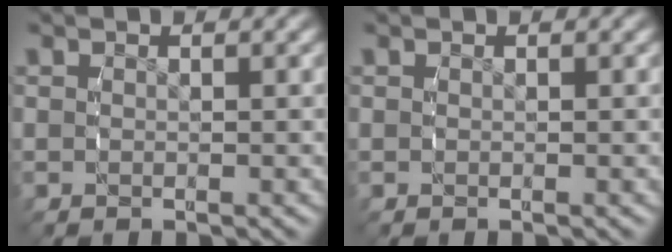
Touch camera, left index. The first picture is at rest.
{"total": 0.0}